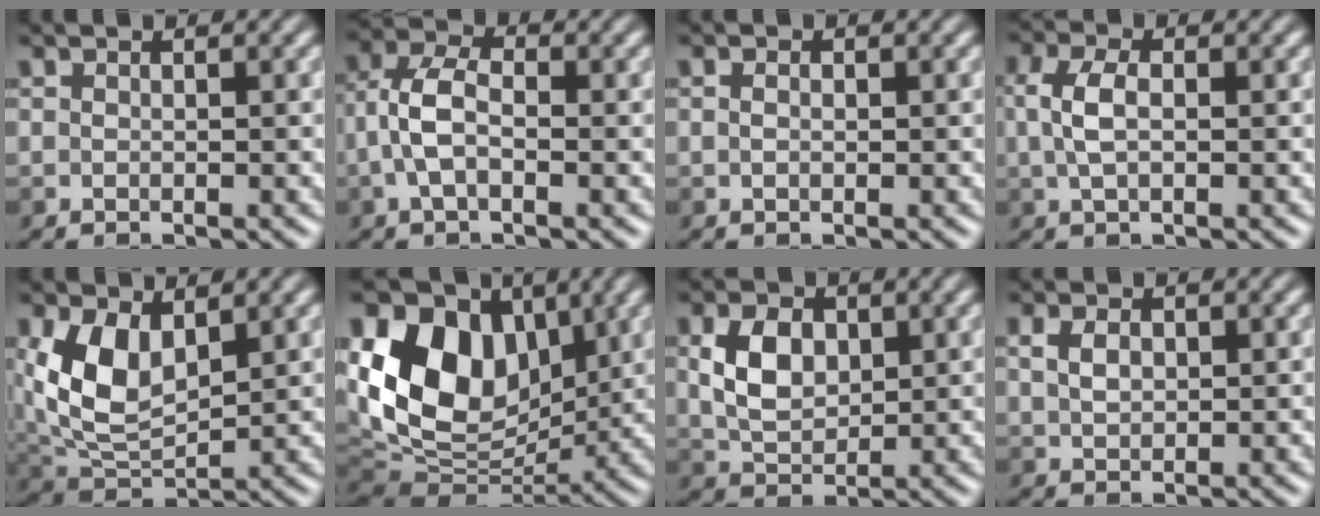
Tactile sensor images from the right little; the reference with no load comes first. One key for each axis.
{"total": 3.7, "fx": -0.8, "fy": 2.1, "fz": 3.0, "tx": -0.068, "ty": 0.011, "tz": -0.021}
{"total": 1.1, "fx": 0.3, "fy": 0.7, "fz": 0.8, "tx": -0.013, "ty": 0.000, "tz": -0.001}
{"total": 3.0, "fx": 0.2, "fy": 1.7, "fz": 2.5, "tx": -0.058, "ty": 0.004, "tz": 0.001}
{"total": 7.1, "fx": 1.9, "fy": 4.2, "fz": 5.4, "tx": -0.120, "ty": -0.002, "tz": 0.041}
{"total": 14.4, "fx": 3.6, "fy": 9.9, "fz": 9.9, "tx": -0.186, "ty": 0.020, "tz": 0.061}
{"total": 4.6, "fx": 0.9, "fy": 3.1, "fz": 3.3, "tx": -0.071, "ty": 0.002, "tz": 0.016}
{"total": 2.0, "fx": 0.5, "fy": 1.4, "fz": 1.4, "tx": -0.031, "ty": 0.001, "tz": 0.012}